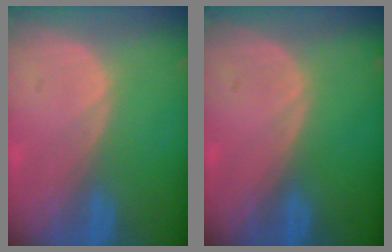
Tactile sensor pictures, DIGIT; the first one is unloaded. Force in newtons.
{"total": 0.0}